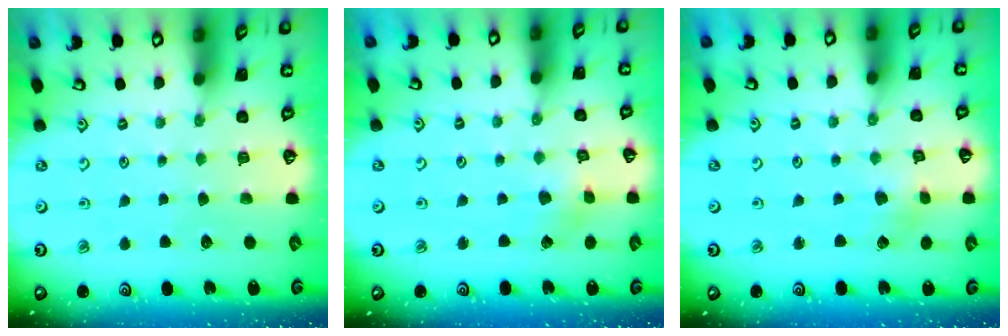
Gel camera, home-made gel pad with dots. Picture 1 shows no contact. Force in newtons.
{"total": 2.6, "press": 2.6, "slide": 0.2}
{"total": 2.6, "press": 2.6, "slide": 0.4}